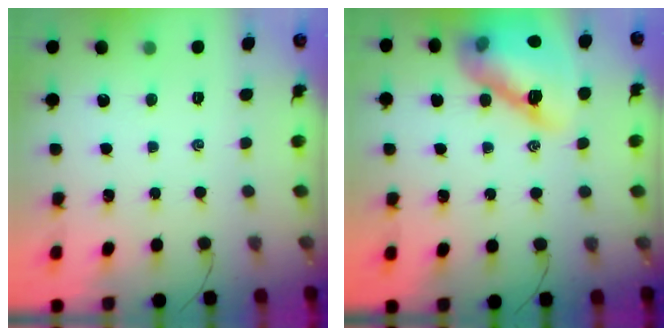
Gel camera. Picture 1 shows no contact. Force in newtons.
{"total": 15.4, "press": 14.9, "slide": 3.6}